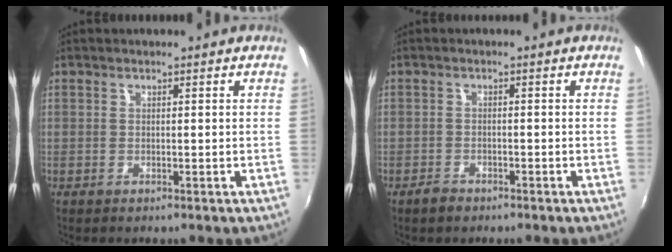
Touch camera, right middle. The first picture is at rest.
{"total": 2.0, "force": [-1.7, 0.9, 0.6], "torque": [-0.018, 0.001, -0.030]}